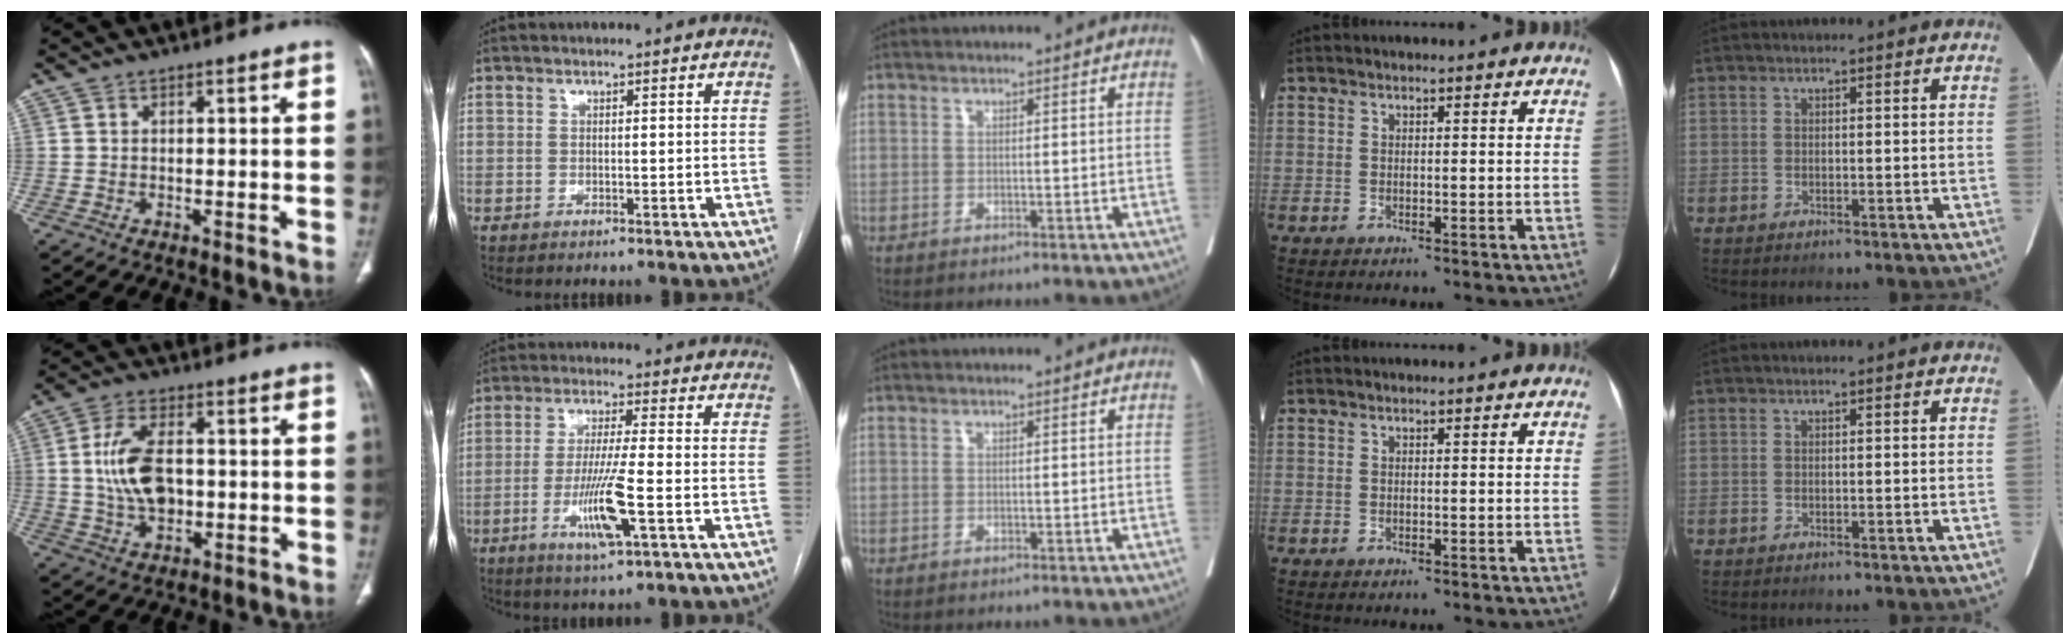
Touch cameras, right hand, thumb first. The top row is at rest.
{"thumb": {"total": 10.4, "force": [0.3, 6.1, 8.5], "torque": [-0.158, 0.006, 0.010]}, "index": {"total": 8.9, "force": [-3.1, -0.2, 8.3], "torque": [-0.164, -0.013, -0.057]}, "middle": {"total": 0.5, "force": [-0.4, 0.0, 0.3], "torque": [-0.001, 0.000, -0.007]}}